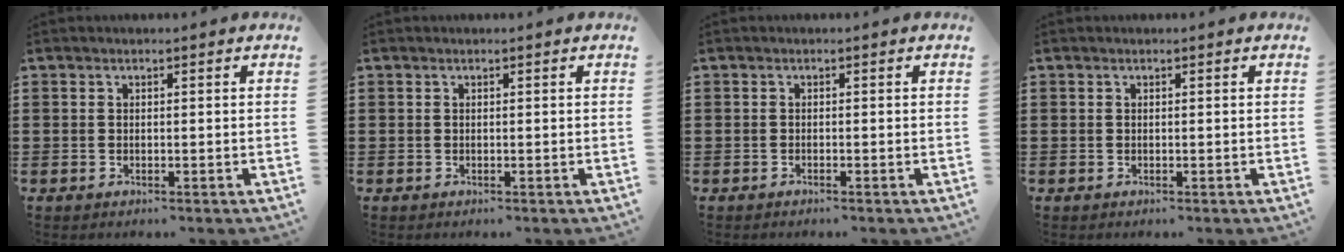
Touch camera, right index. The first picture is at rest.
{"total": 0.0}
{"total": 0.5, "force": [-0.5, -0.1, 0.1], "torque": [-0.005, -0.005, -0.009]}
{"total": 0.0}